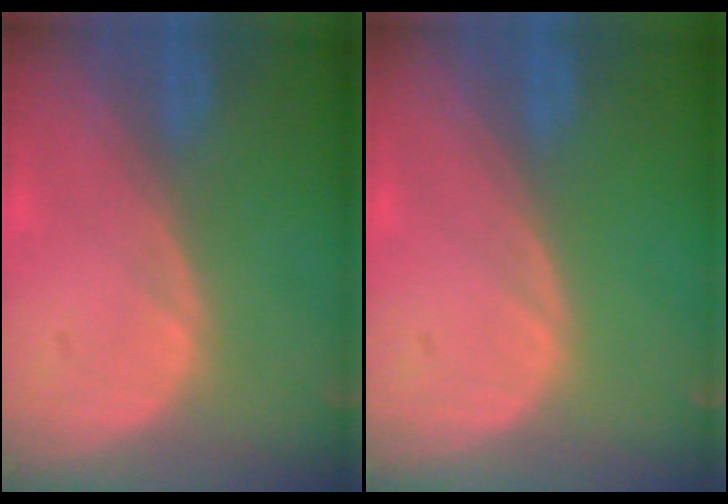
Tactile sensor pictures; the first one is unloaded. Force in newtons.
{"total": 0.0}